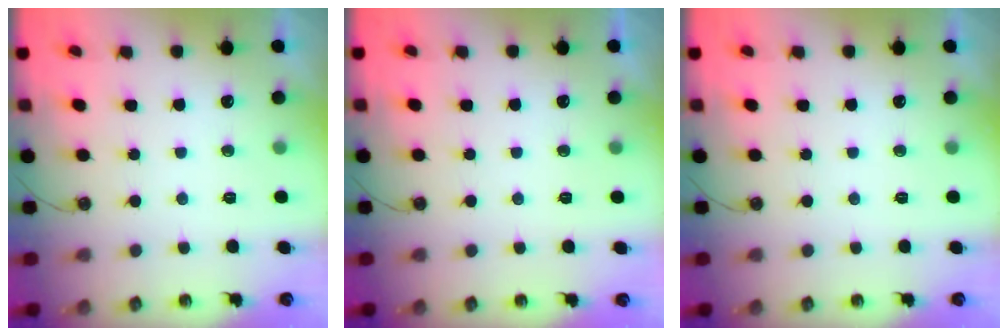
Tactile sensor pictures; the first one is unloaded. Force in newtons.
{"total": 0.0}
{"total": 0.0}